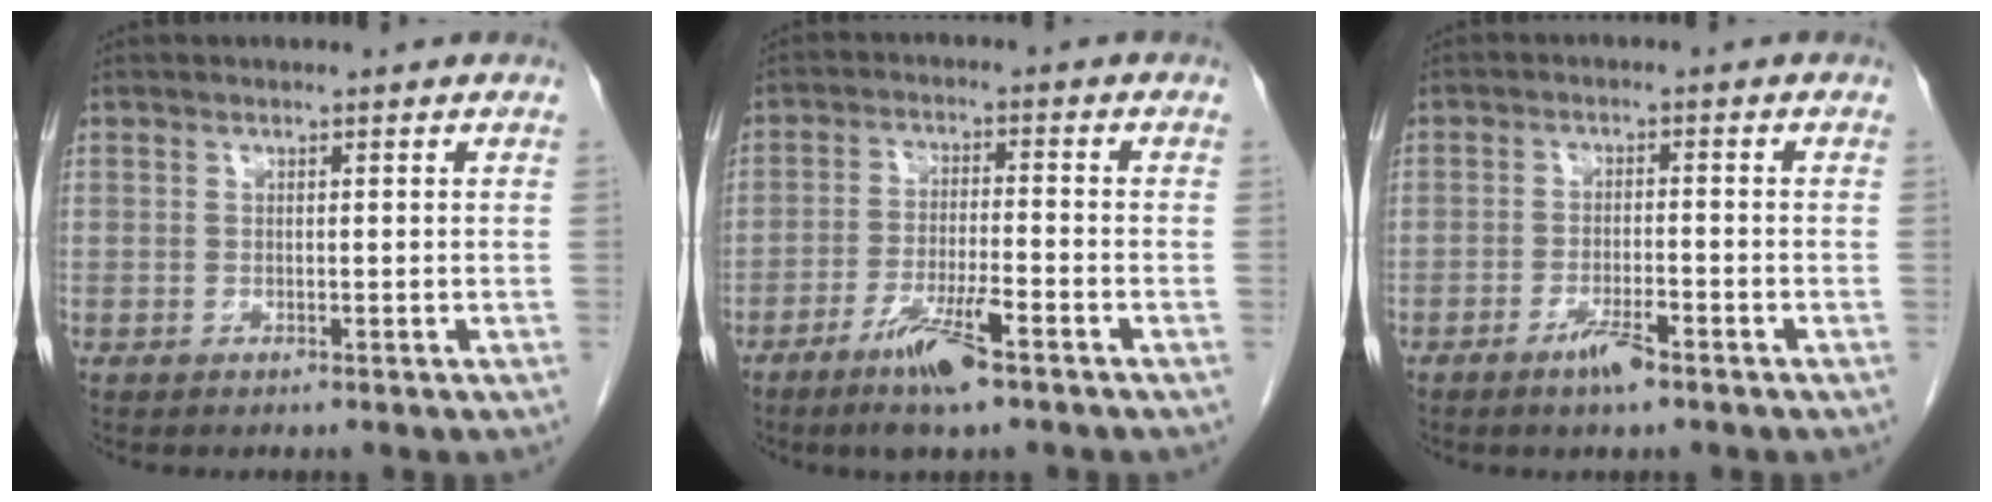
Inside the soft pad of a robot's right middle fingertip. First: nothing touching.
{"total": 7.6, "force": [-4.9, 0.6, 5.8], "torque": [-0.117, -0.015, -0.086]}
{"total": 3.7, "force": [-2.5, 0.4, 2.7], "torque": [-0.055, -0.005, -0.044]}